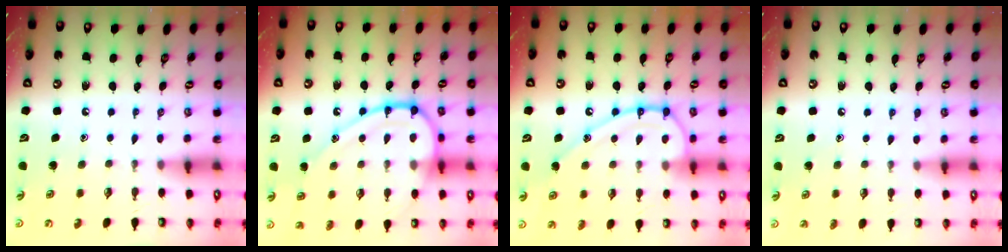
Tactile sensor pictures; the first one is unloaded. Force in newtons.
{"total": 16.6, "press": 16.5, "slide": 1.4}
{"total": 14.9, "press": 14.8, "slide": 1.4}
{"total": 4.1, "press": 4.1, "slide": 0.4}